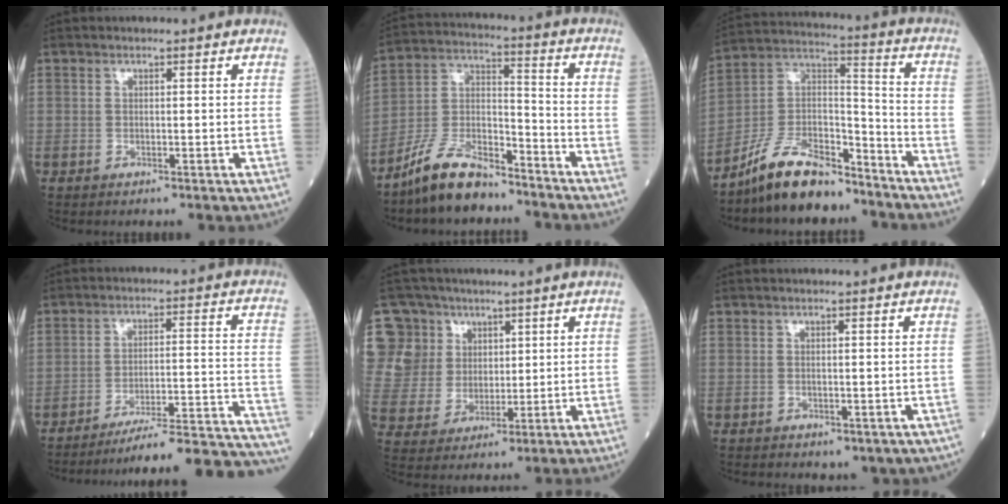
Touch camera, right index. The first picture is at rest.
{"total": 11.5, "force": [-9.6, 3.4, 5.3], "torque": [-0.105, 0.013, -0.186]}
{"total": 13.3, "force": [-11.2, 4.3, 5.8], "torque": [-0.106, 0.030, -0.208]}
{"total": 23.7, "force": [-22.6, -1.3, 7.1], "torque": [-0.030, -0.002, -0.302]}
{"total": 15.3, "force": [6.6, 13.7, 2.2], "torque": [-0.086, 0.058, 0.144]}
{"total": 2.7, "force": [-1.2, 1.7, 1.7], "torque": [-0.022, 0.002, -0.005]}